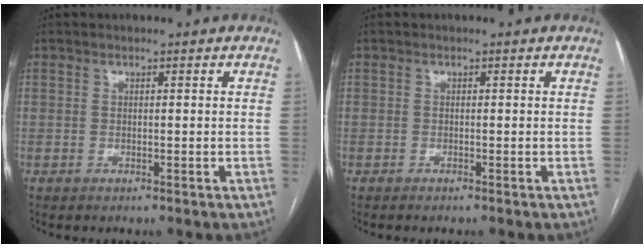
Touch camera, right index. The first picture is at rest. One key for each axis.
{"total": 0.6, "fx": -0.5, "fy": 0.0, "fz": 0.3, "tx": -0.007, "ty": -0.001, "tz": -0.010}